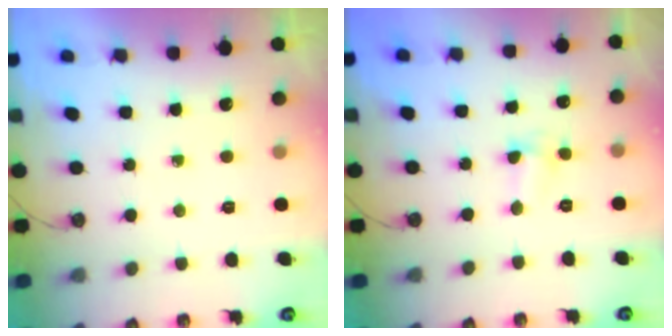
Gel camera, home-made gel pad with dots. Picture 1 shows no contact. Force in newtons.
{"total": 2.6, "press": 2.5, "slide": 0.6}